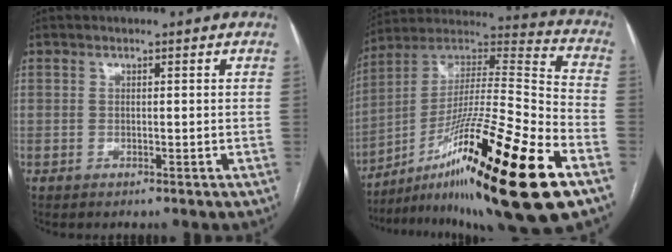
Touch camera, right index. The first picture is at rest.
{"total": 28.3, "force": [-14.2, 1.4, 24.4], "torque": [-0.380, -0.018, -0.237]}